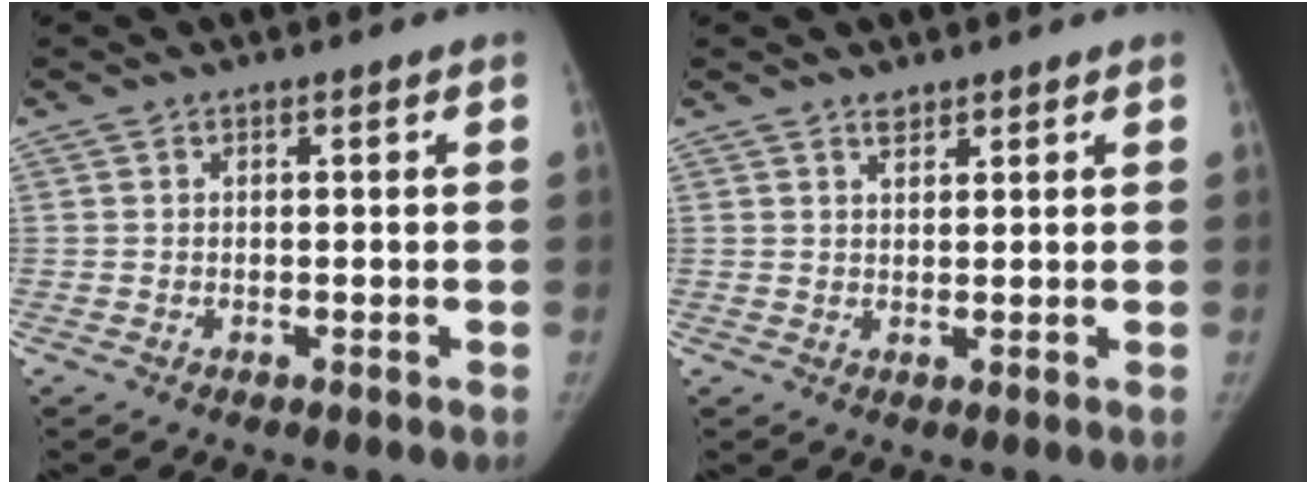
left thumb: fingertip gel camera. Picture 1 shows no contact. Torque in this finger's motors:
{"motor_torque": [-0.12, -0.01, -0.27, 0.16, -0.01]}